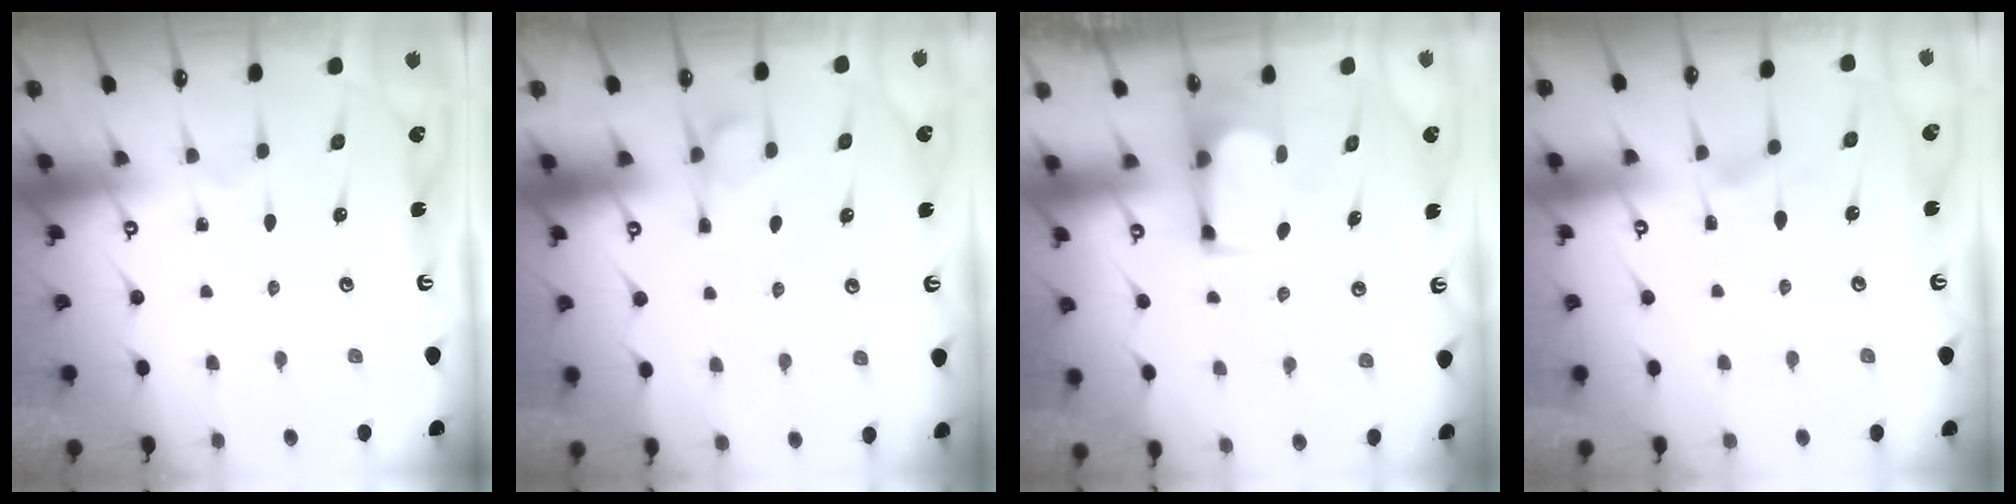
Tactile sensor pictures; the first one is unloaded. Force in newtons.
{"total": 1.5, "press": 0.9, "slide": 1.2}
{"total": 2.2, "press": 2.2, "slide": 0.1}
{"total": 1.4, "press": 0.7, "slide": 1.1}